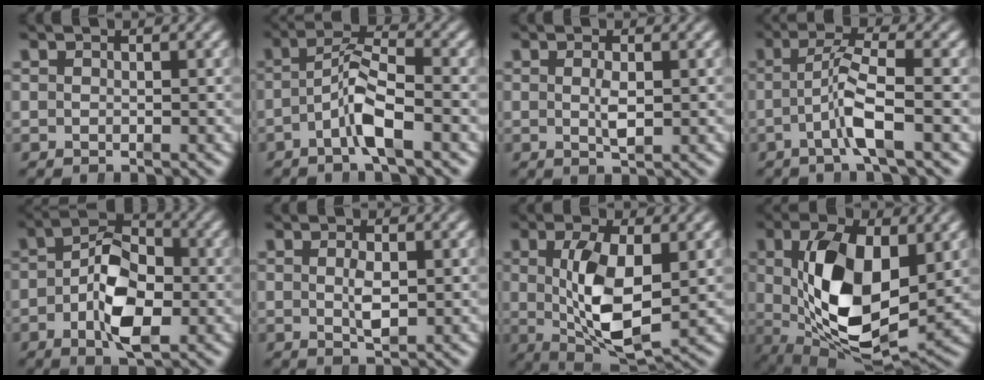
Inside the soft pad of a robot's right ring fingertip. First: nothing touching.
{"total": 4.9, "force": [-0.9, 2.0, 4.3], "torque": [-0.072, 0.004, -0.024]}
{"total": 1.7, "force": [-0.2, 0.2, 1.7], "torque": [-0.026, 0.000, -0.002]}
{"total": 3.7, "force": [-0.6, 0.4, 3.7], "torque": [-0.073, 0.003, -0.014]}
{"total": 8.1, "force": [-1.5, 4.7, 6.5], "torque": [-0.094, -0.005, -0.029]}
{"total": 2.1, "force": [-0.2, 0.5, 2.0], "torque": [-0.029, -0.002, -0.001]}
{"total": 8.3, "force": [-0.4, 3.9, 7.4], "torque": [-0.126, -0.024, 0.008]}
{"total": 13.4, "force": [0.0, 7.4, 11.1], "torque": [-0.204, -0.040, 0.018]}